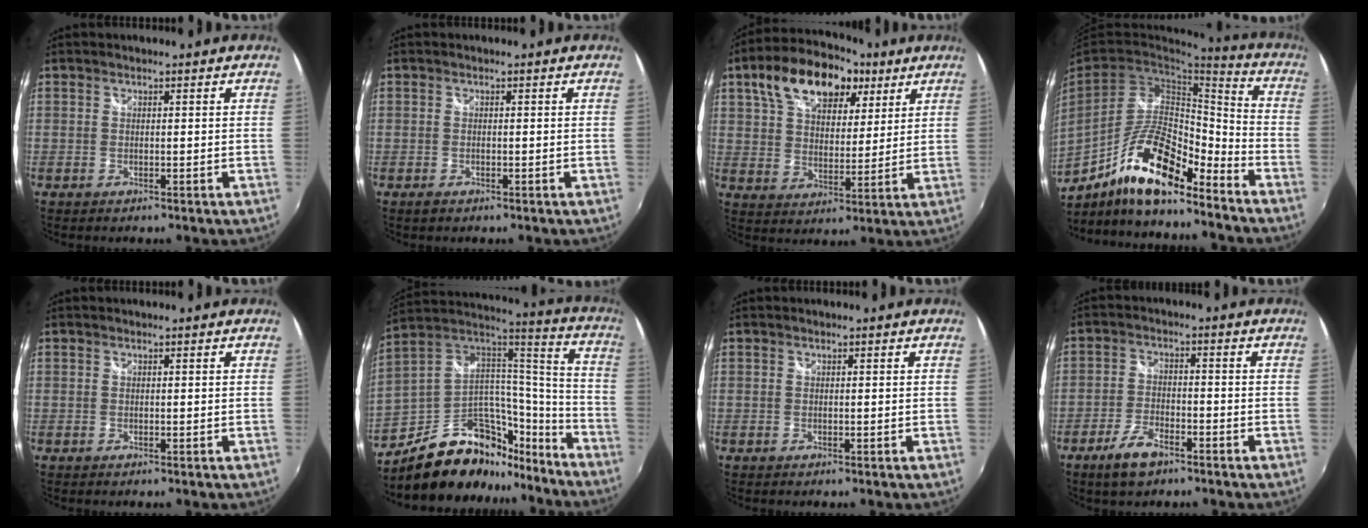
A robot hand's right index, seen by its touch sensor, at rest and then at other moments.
{"total": 0.8, "force": [-0.5, 0.6, 0.4], "torque": [-0.008, -0.003, -0.009]}
{"total": 17.9, "force": [9.8, 10.0, 11.3], "torque": [-0.224, 0.053, 0.162]}
{"total": 17.1, "force": [-11.3, 4.7, 12.0], "torque": [-0.226, -0.003, -0.206]}
{"total": 0.0}
{"total": 25.1, "force": [-17.1, 13.6, 12.2], "torque": [-0.221, 0.057, -0.251]}
{"total": 0.0}
{"total": 6.7, "force": [-4.5, 2.7, 4.2], "torque": [-0.097, -0.003, -0.082]}